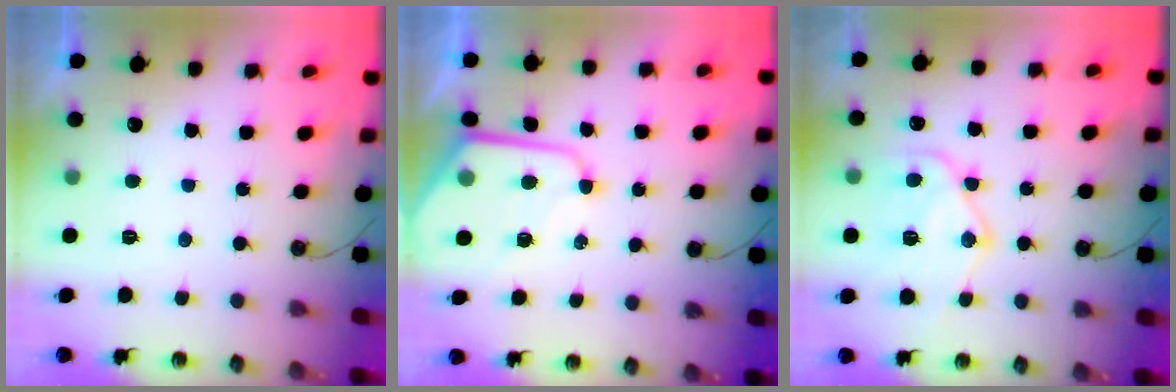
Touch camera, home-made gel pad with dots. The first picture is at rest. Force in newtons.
{"total": 10.4, "press": 10.4, "slide": 0.9}
{"total": 15.6, "press": 15.6, "slide": 1.2}